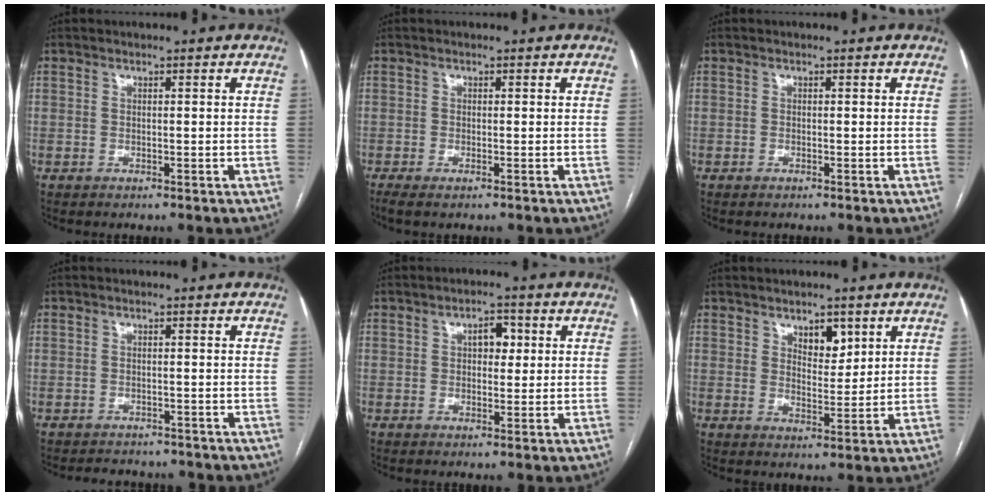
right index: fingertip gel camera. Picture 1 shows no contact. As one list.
[{"total": 1.6, "force": [-1.0, 0.4, 1.2], "torque": [-0.022, -0.003, -0.017]}, {"total": 0.0}, {"total": 4.8, "force": [-4.3, 2.1, 0.4], "torque": [-0.001, 0.000, -0.055]}, {"total": 3.6, "force": [0.9, 2.1, 2.9], "torque": [-0.043, 0.013, 0.014]}, {"total": 4.7, "force": [2.7, 2.3, 3.1], "torque": [-0.045, -0.002, 0.045]}]